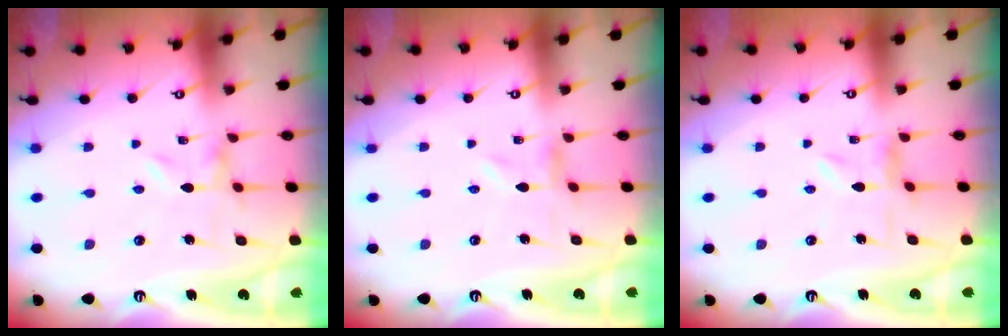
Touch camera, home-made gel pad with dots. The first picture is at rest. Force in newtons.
{"total": 0.0}
{"total": 1.6, "press": 1.6, "slide": 0.2}